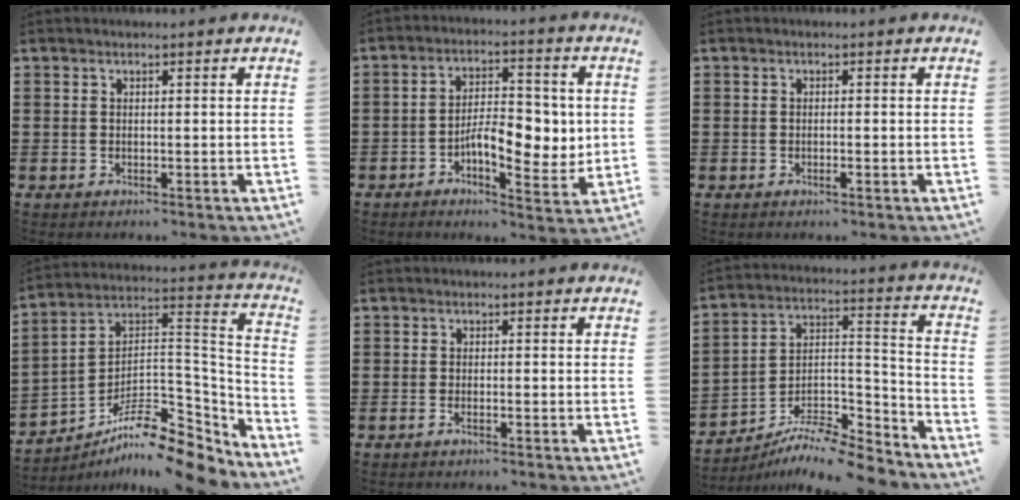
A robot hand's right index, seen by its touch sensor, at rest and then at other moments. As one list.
[{"total": 8.5, "force": [-1.4, 4.1, 7.3], "torque": [-0.105, 0.006, -0.029]}, {"total": 0.9, "force": [-0.5, 0.1, 0.8], "torque": [-0.015, -0.005, -0.008]}, {"total": 11.5, "force": [-9.2, 3.0, 6.2], "torque": [-0.106, 0.022, -0.176]}, {"total": 0.8, "force": [-0.5, 0.0, 0.6], "torque": [-0.011, -0.003, -0.010]}, {"total": 8.9, "force": [-8.1, 2.1, 3.1], "torque": [-0.049, 0.020, -0.158]}]